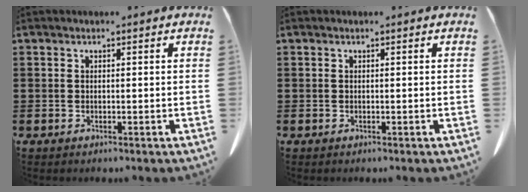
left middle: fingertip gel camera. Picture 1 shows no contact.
{"total": 0.0}